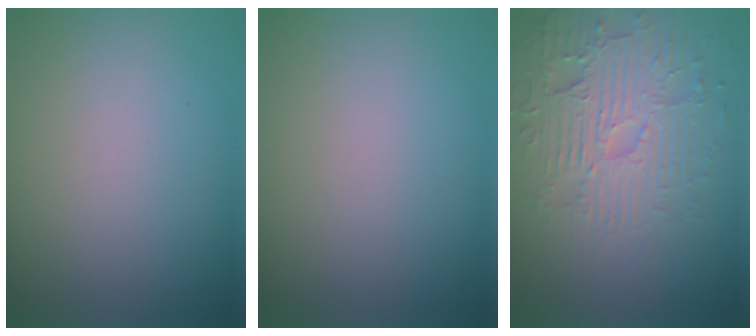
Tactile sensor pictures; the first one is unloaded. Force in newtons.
{"total": 0.0}
{"total": 4.6, "press": 4.1, "slide": 1.9}